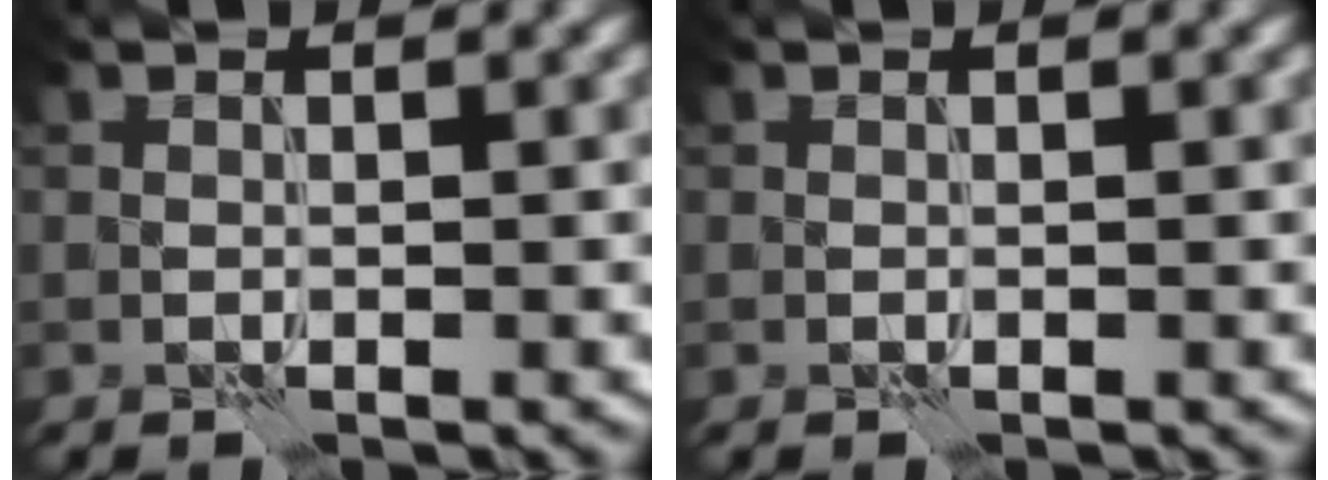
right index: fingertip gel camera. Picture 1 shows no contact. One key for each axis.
{"total": 0.0}